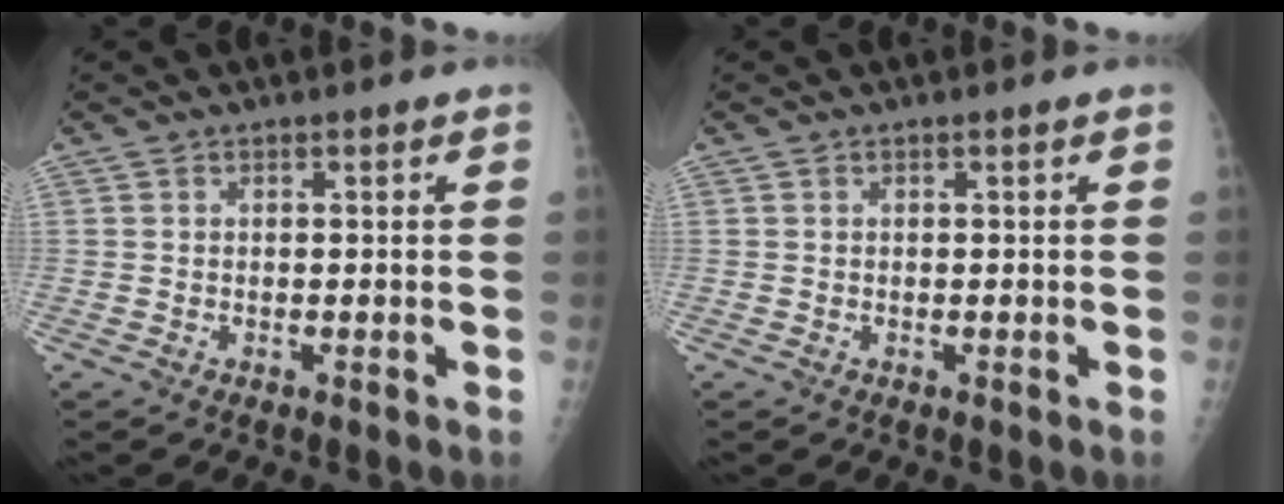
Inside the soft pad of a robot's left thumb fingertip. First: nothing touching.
{"total": 0.0}